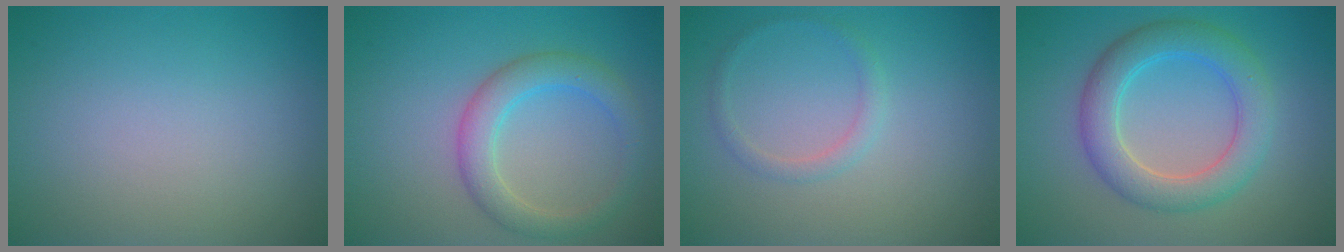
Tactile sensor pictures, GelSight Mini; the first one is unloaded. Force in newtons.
{"total": 3.7, "press": 3.7, "slide": 0.2}
{"total": 1.3, "press": 1.3, "slide": 0.0}
{"total": 5.1, "press": 5.1, "slide": 0.2}